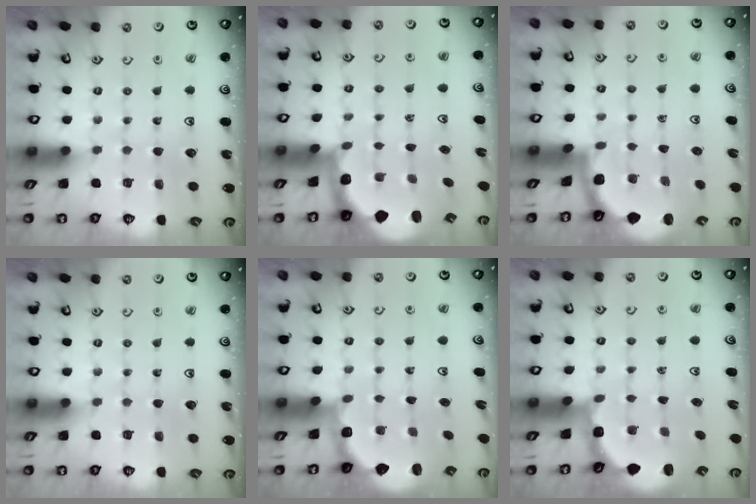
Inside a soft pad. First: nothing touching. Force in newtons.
{"total": 2.4, "press": 1.1, "slide": 2.1}
{"total": 1.8, "press": 1.7, "slide": 0.0}
{"total": 0.0}
{"total": 2.8, "press": 2.2, "slide": 1.8}
{"total": 2.7, "press": 2.3, "slide": 1.4}